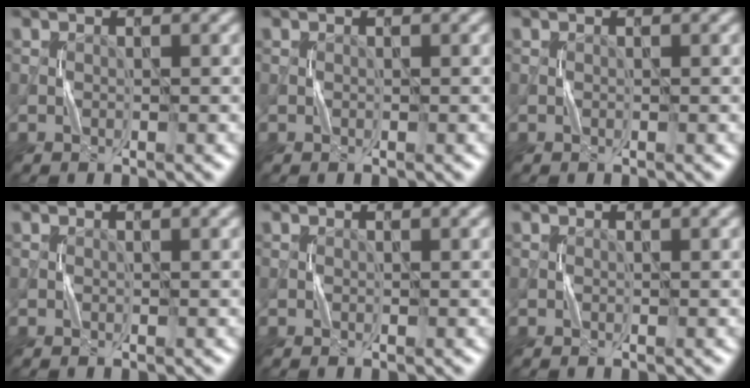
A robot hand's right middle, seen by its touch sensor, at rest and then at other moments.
{"total": 0.0}
{"total": 0.0}
{"total": 0.0}
{"total": 0.0}
{"total": 0.0}